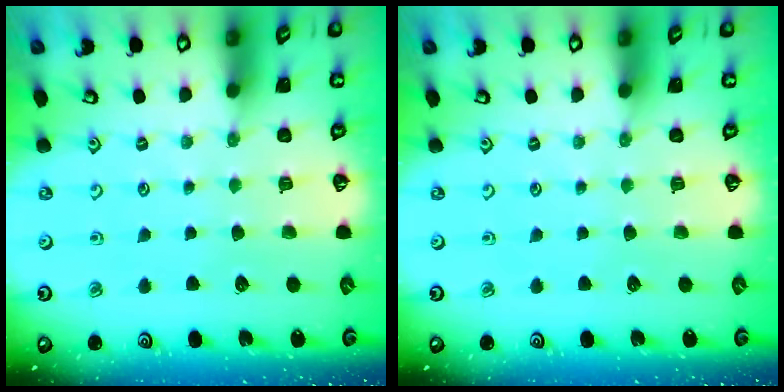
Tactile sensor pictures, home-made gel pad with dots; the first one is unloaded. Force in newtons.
{"total": 0.0}